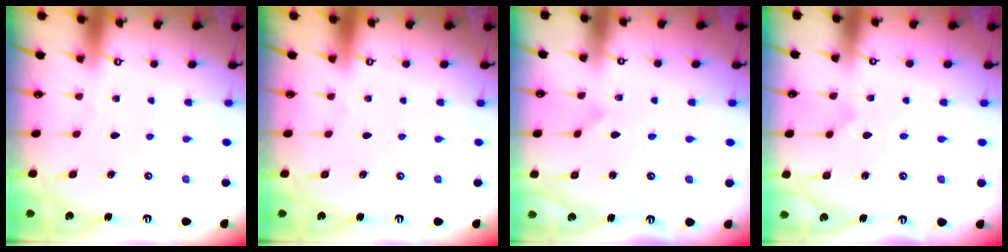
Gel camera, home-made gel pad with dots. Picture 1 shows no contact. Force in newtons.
{"total": 0.0}
{"total": 2.5, "press": 2.5, "slide": 0.1}
{"total": 2.5, "press": 2.5, "slide": 0.3}